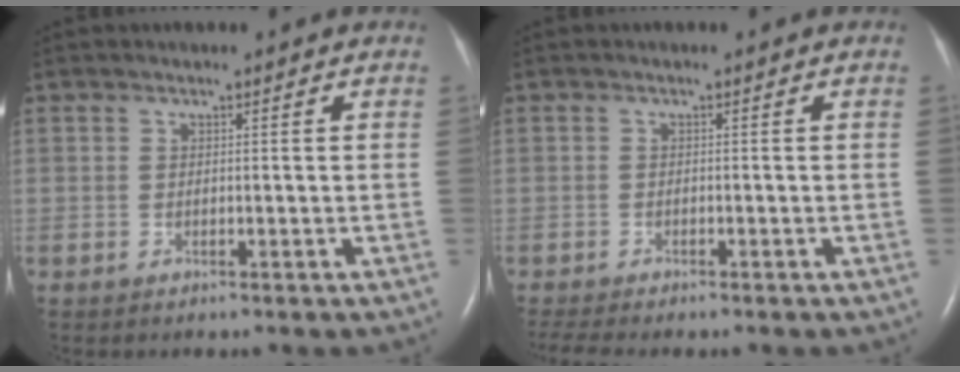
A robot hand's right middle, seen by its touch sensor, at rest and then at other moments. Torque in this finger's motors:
{"motor_torque": [0.36, -0.37, 0.03, 0.01]}